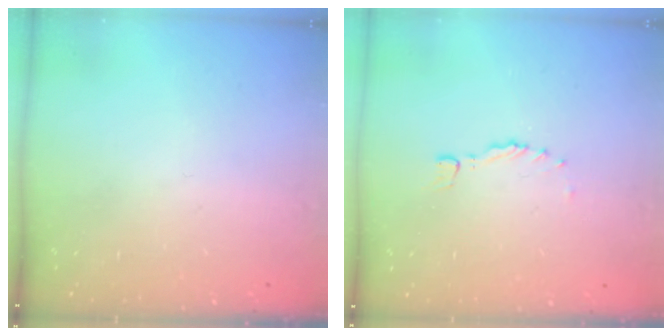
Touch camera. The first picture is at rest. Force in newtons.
{"total": 0.0}